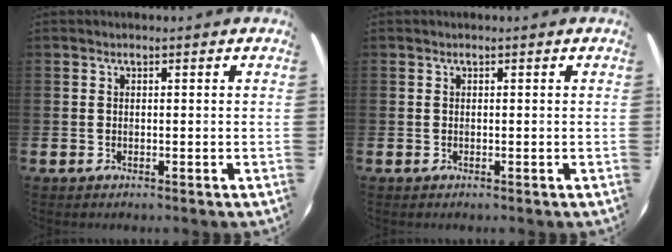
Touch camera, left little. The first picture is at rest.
{"total": 0.0}